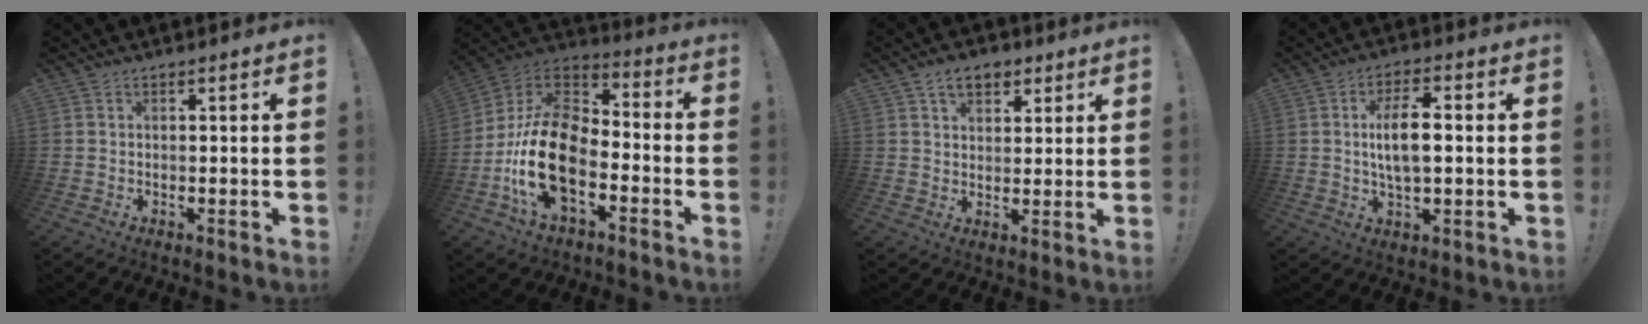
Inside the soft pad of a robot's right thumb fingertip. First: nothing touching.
{"total": 21.4, "force": [-7.4, 12.3, 15.9], "torque": [-0.331, 0.039, -0.118]}
{"total": 7.3, "force": [3.9, 5.0, 3.7], "torque": [-0.053, -0.002, 0.072]}
{"total": 9.4, "force": [0.6, 4.0, 8.5], "torque": [-0.153, 0.004, 0.005]}